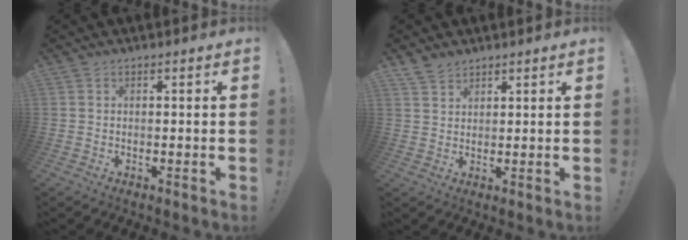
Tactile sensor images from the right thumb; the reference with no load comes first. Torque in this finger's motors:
{"motor_torque": [-0.01, -0.01, 0.09, 0.05, 0.00]}